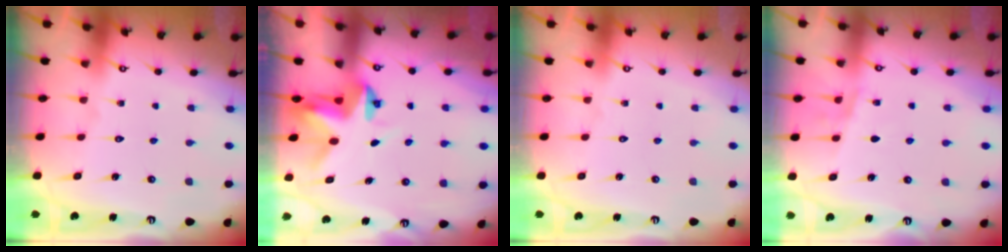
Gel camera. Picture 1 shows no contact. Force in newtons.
{"total": 3.9, "press": 3.9, "slide": 0.1}
{"total": 0.0}
{"total": 5.4, "press": 5.3, "slide": 1.4}